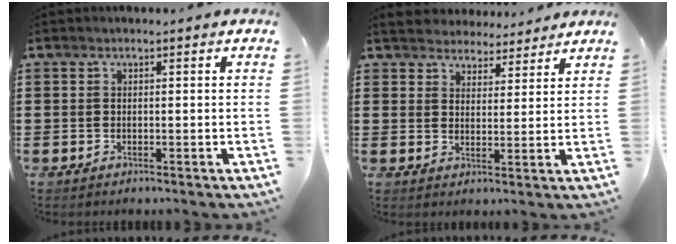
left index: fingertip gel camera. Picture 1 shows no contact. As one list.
[{"total": 4.0, "force": [3.7, 1.3, -0.3], "torque": [-0.012, -0.011, 0.068]}]